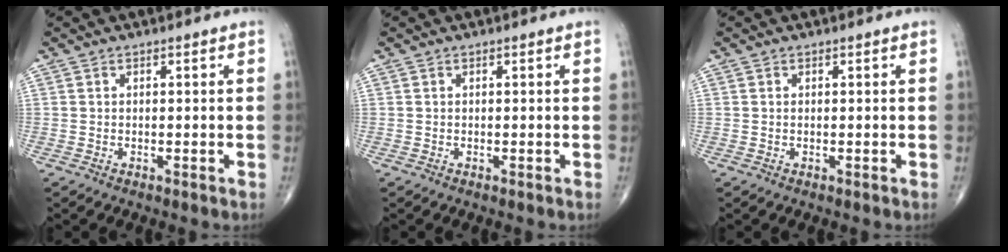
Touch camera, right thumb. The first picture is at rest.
{"total": 0.0}
{"total": 0.0}